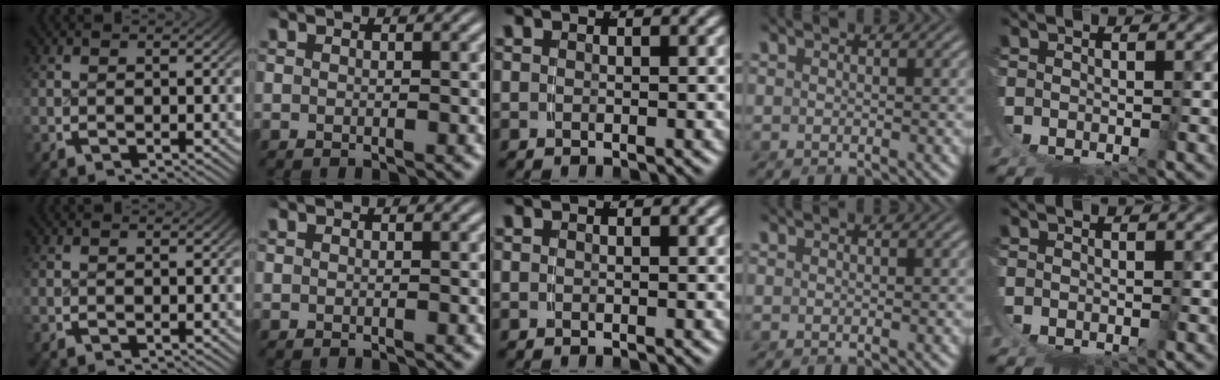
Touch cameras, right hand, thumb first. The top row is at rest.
{}